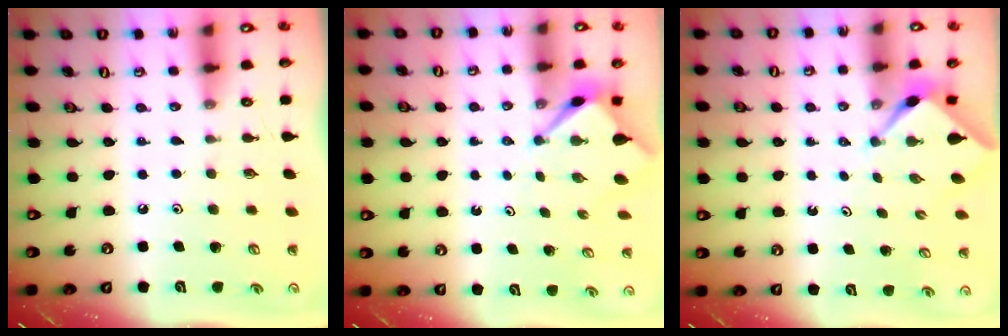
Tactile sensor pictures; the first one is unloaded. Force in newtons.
{"total": 2.9, "press": 2.9, "slide": 0.2}
{"total": 2.2, "press": 2.2, "slide": 0.2}